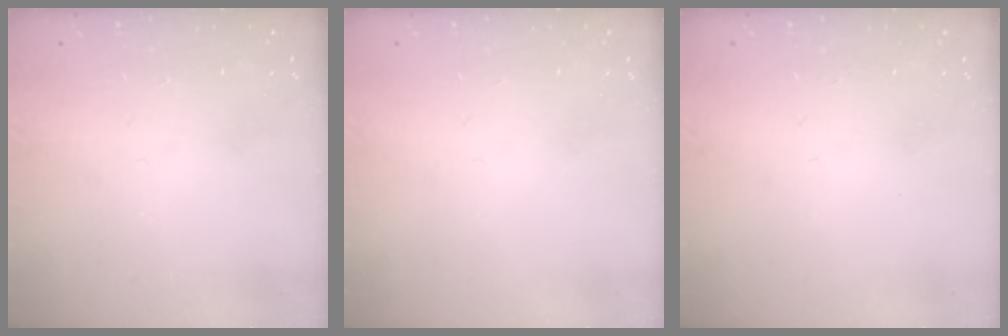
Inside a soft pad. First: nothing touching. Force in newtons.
{"total": 0.0}
{"total": 0.0}